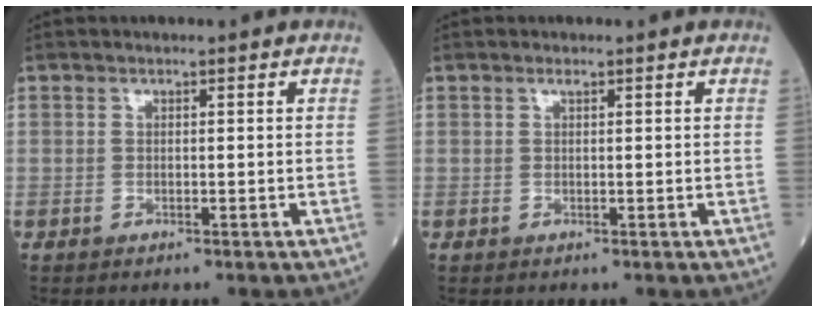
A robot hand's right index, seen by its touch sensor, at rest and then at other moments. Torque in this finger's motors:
{"motor_torque": [0.01, 0.01, -0.03, 0.00]}